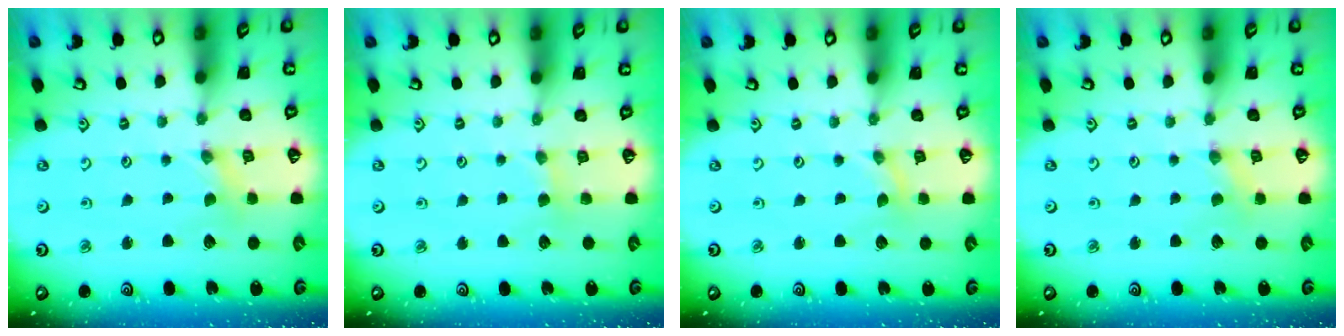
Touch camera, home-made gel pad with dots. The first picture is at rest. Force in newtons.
{"total": 1.9, "press": 1.9, "slide": 0.3}
{"total": 0.0}
{"total": 0.5, "press": 0.5, "slide": 0.2}